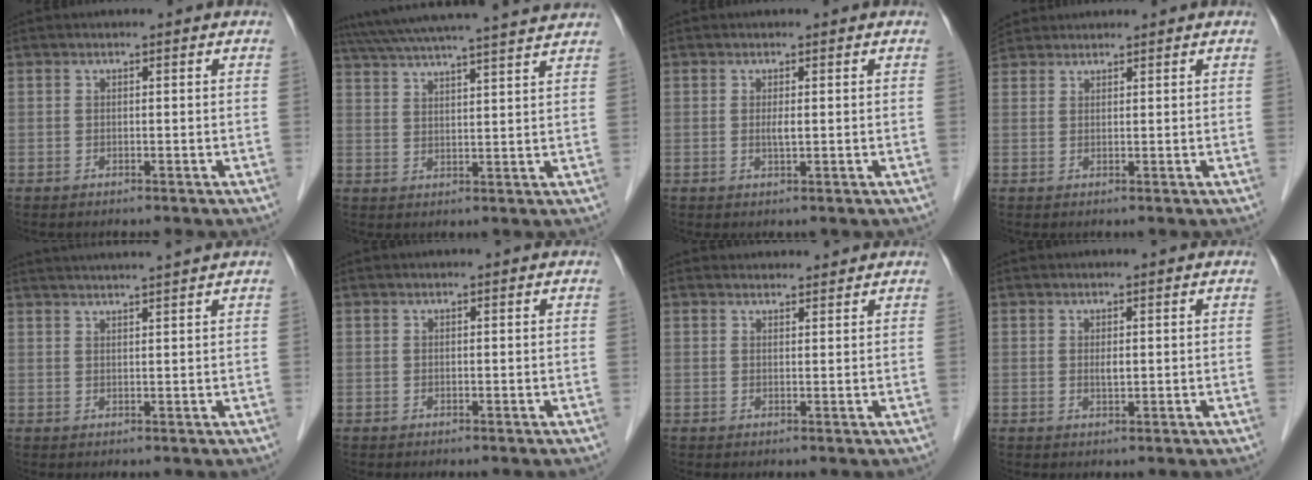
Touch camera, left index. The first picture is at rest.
{"total": 19.7, "force": [18.0, -0.3, 8.1], "torque": [-0.145, 0.016, 0.249]}
{"total": 1.1, "force": [0.1, 0.1, 1.1], "torque": [-0.026, -0.003, 0.002]}
{"total": 4.1, "force": [3.9, 1.3, 0.5], "torque": [-0.017, 0.029, 0.076]}
{"total": 7.7, "force": [7.0, -1.7, 2.7], "torque": [-0.034, 0.016, 0.095]}
{"total": 0.0}
{"total": 2.9, "force": [2.8, 0.7, 0.1], "torque": [-0.006, 0.013, 0.039]}
{"total": 1.0, "force": [0.3, 0.3, 0.9], "torque": [-0.019, -0.004, 0.005]}